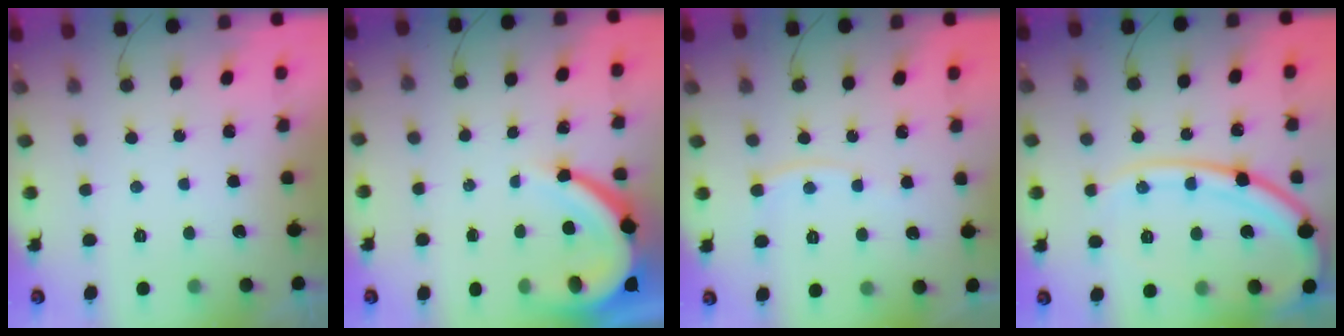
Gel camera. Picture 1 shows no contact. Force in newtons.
{"total": 11.9, "press": 11.9, "slide": 1.4}
{"total": 4.9, "press": 4.8, "slide": 0.5}
{"total": 16.9, "press": 16.8, "slide": 1.8}